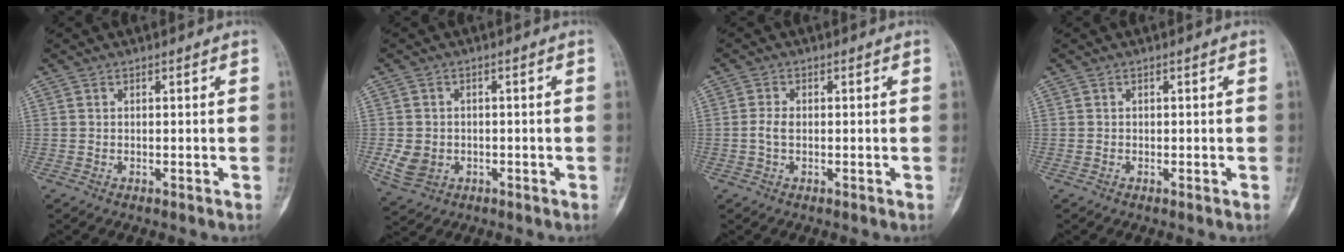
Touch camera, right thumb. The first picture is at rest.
{"total": 5.3, "force": [-1.0, 4.4, 2.7], "torque": [-0.039, 0.004, -0.009]}
{"total": 2.3, "force": [-0.3, 1.3, 1.8], "torque": [-0.042, 0.004, -0.008]}
{"total": 0.0}